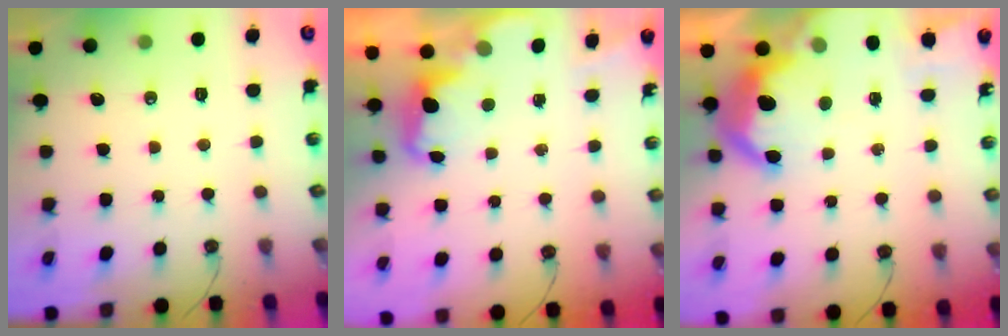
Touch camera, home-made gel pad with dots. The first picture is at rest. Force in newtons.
{"total": 2.3, "press": 2.2, "slide": 0.6}
{"total": 14.8, "press": 14.8, "slide": 1.0}